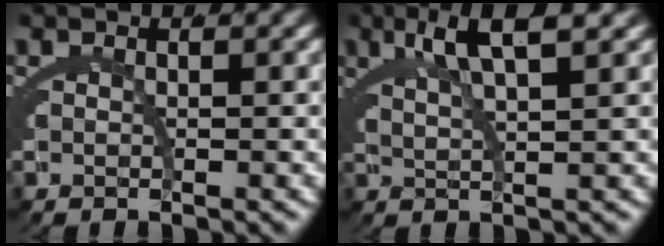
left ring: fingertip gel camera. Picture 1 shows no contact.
{"total": 5.1, "force": [3.5, 0.0, 3.8], "torque": [-0.065, 0.006, 0.063]}